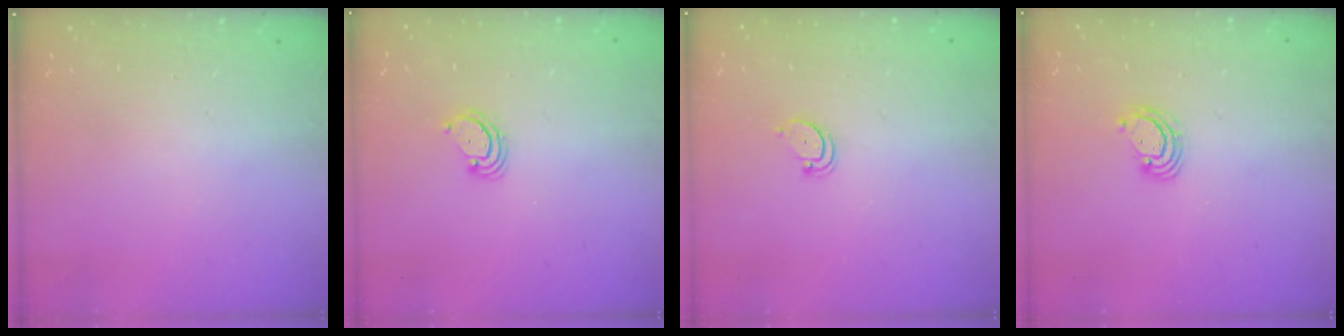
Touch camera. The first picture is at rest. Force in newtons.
{"total": 2.9, "press": 2.9, "slide": 0.3}
{"total": 2.4, "press": 2.4, "slide": 0.2}
{"total": 3.0, "press": 2.9, "slide": 0.3}